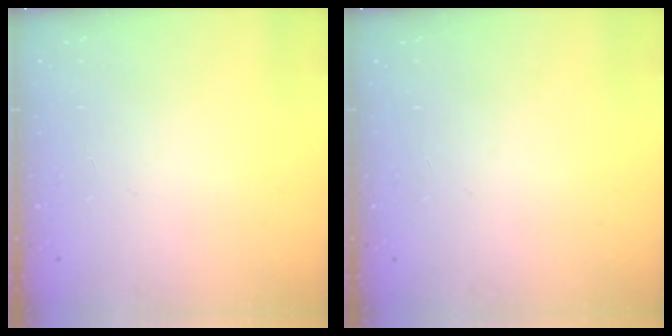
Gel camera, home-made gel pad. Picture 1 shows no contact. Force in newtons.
{"total": 0.0}